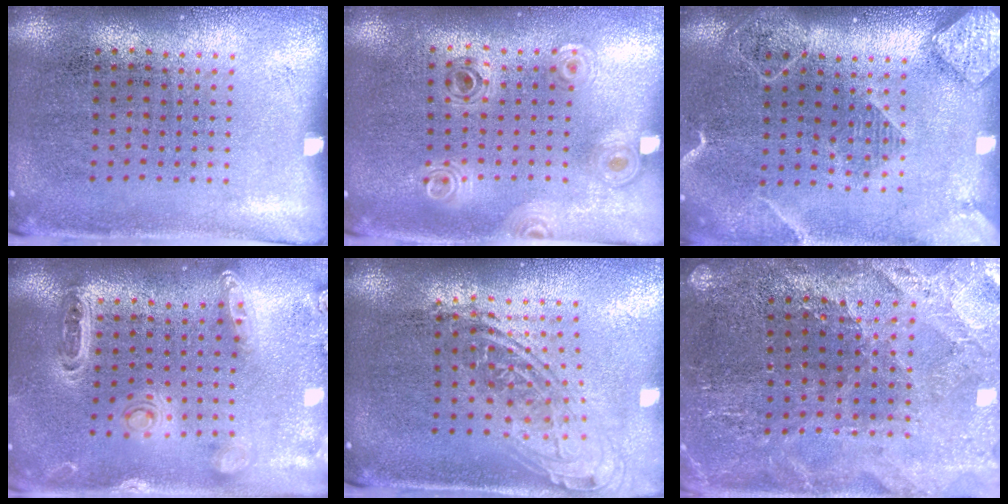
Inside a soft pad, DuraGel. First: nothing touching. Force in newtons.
{"total": 1.0, "press": 1.0, "slide": 0.2}
{"total": 2.0, "press": 1.8, "slide": 0.8}
{"total": 1.3, "press": 1.2, "slide": 0.2}
{"total": 1.9, "press": 1.4, "slide": 1.2}
{"total": 2.6, "press": 2.6, "slide": 0.4}